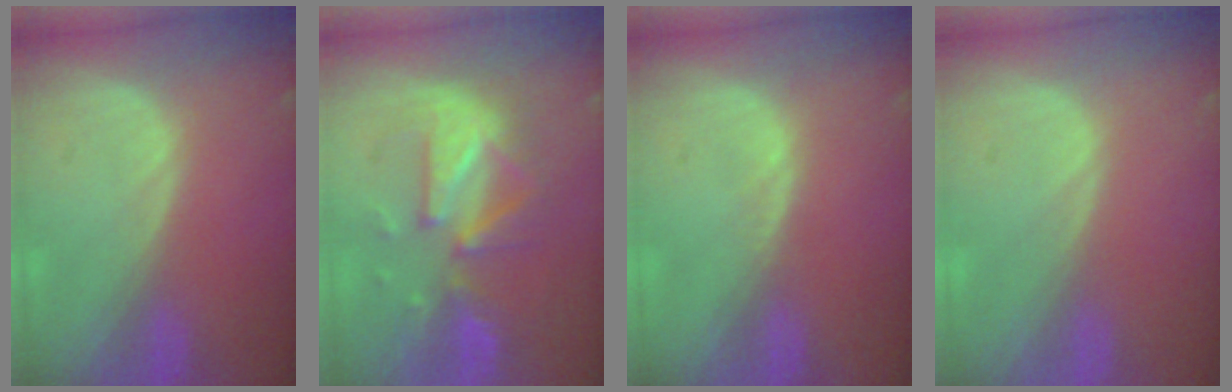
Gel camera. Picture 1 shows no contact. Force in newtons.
{"total": 8.8, "press": 8.7, "slide": 1.4}
{"total": 0.7, "press": 0.6, "slide": 0.3}
{"total": 0.0}